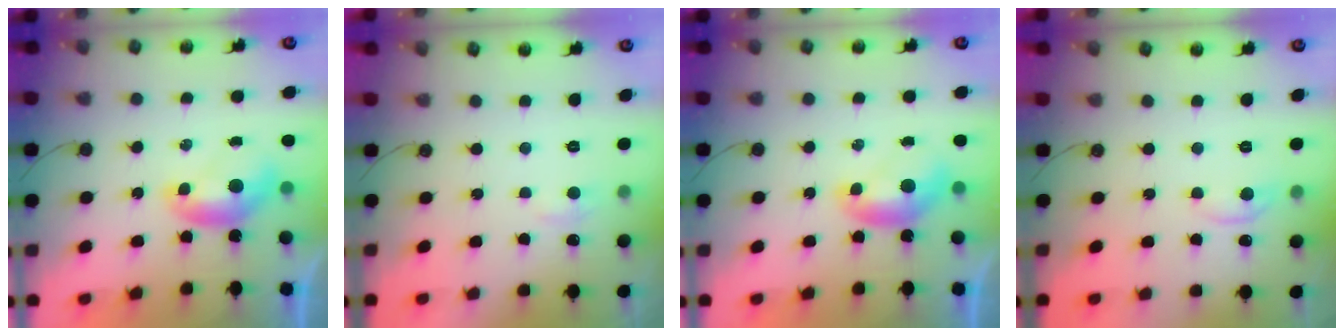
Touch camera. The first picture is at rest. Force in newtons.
{"total": 2.2, "press": 2.1, "slide": 0.6}
{"total": 0.0}
{"total": 0.6, "press": 0.2, "slide": 0.6}